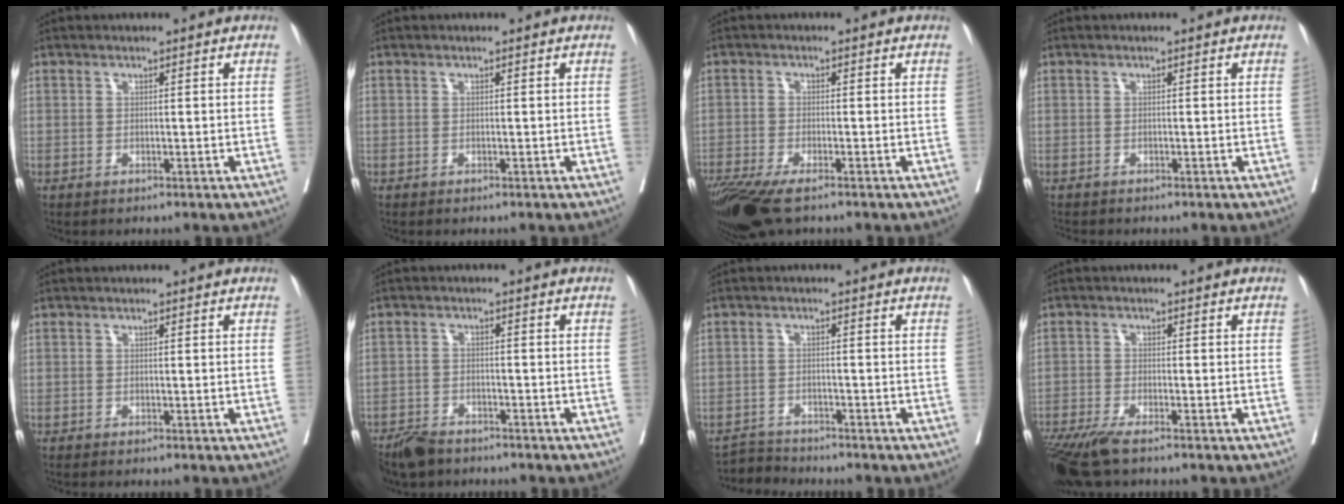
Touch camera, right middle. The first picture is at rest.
{"total": 0.8, "force": [-0.8, 0.0, 0.3], "torque": [-0.003, -0.001, -0.014]}
{"total": 10.1, "force": [-7.3, 2.6, 6.4], "torque": [-0.120, -0.022, -0.125]}
{"total": 1.6, "force": [-1.6, 0.2, 0.5], "torque": [-0.019, -0.006, -0.024]}
{"total": 0.8, "force": [-0.7, -0.2, 0.4], "torque": [-0.004, 0.001, -0.012]}
{"total": 5.5, "force": [-4.8, 2.1, 1.7], "torque": [-0.030, -0.009, -0.083]}
{"total": 3.2, "force": [-3.0, 0.1, -1.0], "torque": [0.023, -0.011, -0.054]}
{"total": 7.5, "force": [-5.6, 1.0, 4.8], "torque": [-0.085, -0.018, -0.102]}